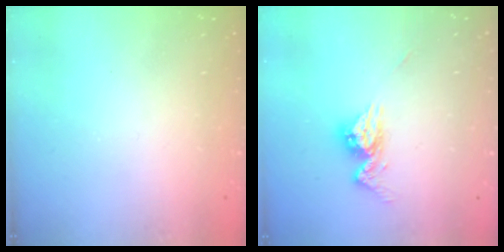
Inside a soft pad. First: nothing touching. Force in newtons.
{"total": 9.4, "press": 9.4, "slide": 0.8}